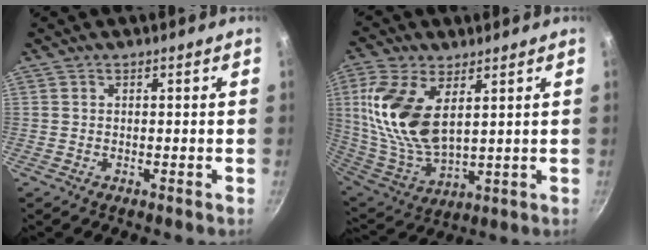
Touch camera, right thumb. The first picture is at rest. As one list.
[{"total": 17.0, "force": [5.0, 8.9, 13.6], "torque": [-0.276, -0.026, 0.107]}]